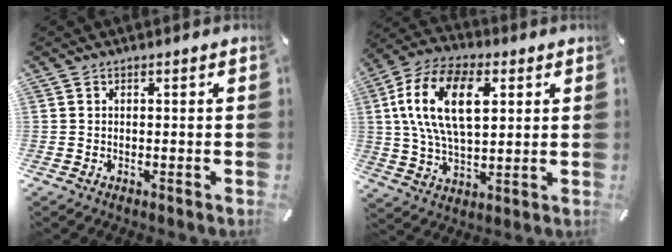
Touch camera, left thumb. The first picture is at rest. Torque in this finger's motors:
{"motor_torque": [0.82, 0.71, 2.33, -0.44, 0.32]}